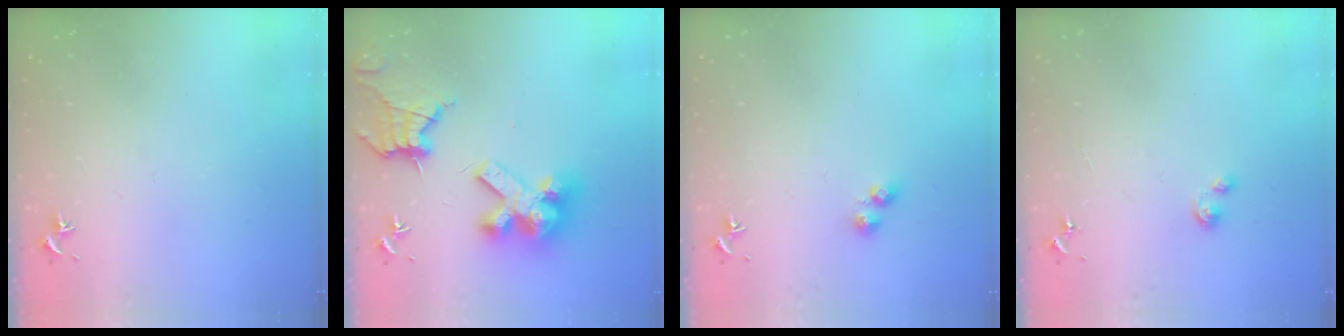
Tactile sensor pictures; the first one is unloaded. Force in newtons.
{"total": 15.4, "press": 15.2, "slide": 1.9}
{"total": 2.8, "press": 2.8, "slide": 0.5}
{"total": 2.5, "press": 2.5, "slide": 0.2}